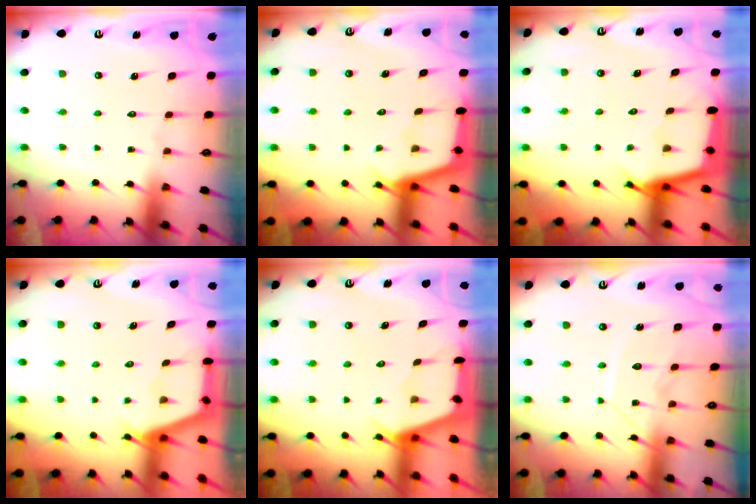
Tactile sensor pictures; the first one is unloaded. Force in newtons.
{"total": 3.0, "press": 3.0, "slide": 0.3}
{"total": 2.5, "press": 2.5, "slide": 0.1}
{"total": 2.9, "press": 2.9, "slide": 0.3}
{"total": 2.5, "press": 2.5, "slide": 0.3}
{"total": 10.1, "press": 10.1, "slide": 0.8}